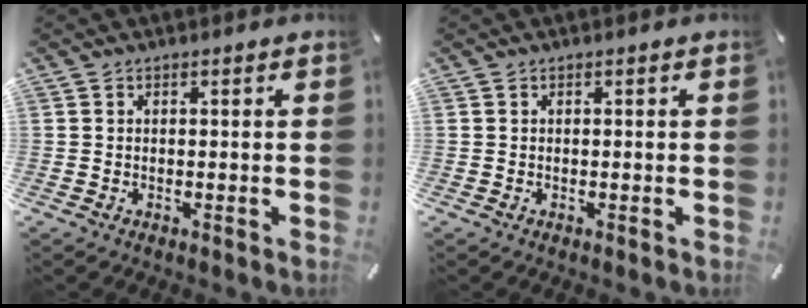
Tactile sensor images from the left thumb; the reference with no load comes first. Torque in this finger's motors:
{"motor_torque": [0.13, 0.13, -0.02, 0.02, 0.00]}